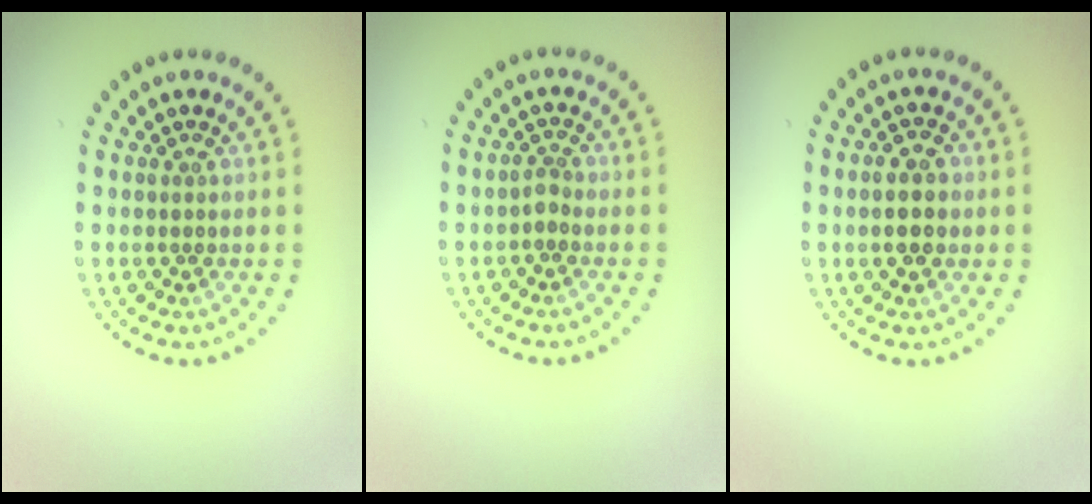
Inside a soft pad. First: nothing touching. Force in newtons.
{"total": 0.9, "press": 0.7, "slide": 0.5}
{"total": 2.7, "press": 2.7, "slide": 0.1}